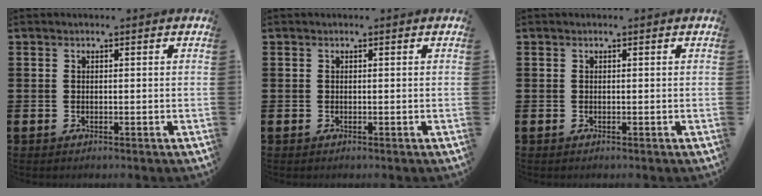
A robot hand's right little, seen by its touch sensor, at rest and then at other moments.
{"total": 0.0}
{"total": 0.0}